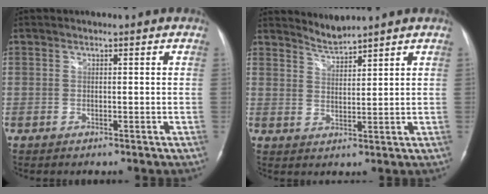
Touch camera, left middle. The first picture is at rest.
{"total": 3.1, "force": [3.0, -0.7, -0.3], "torque": [0.003, -0.007, 0.061]}